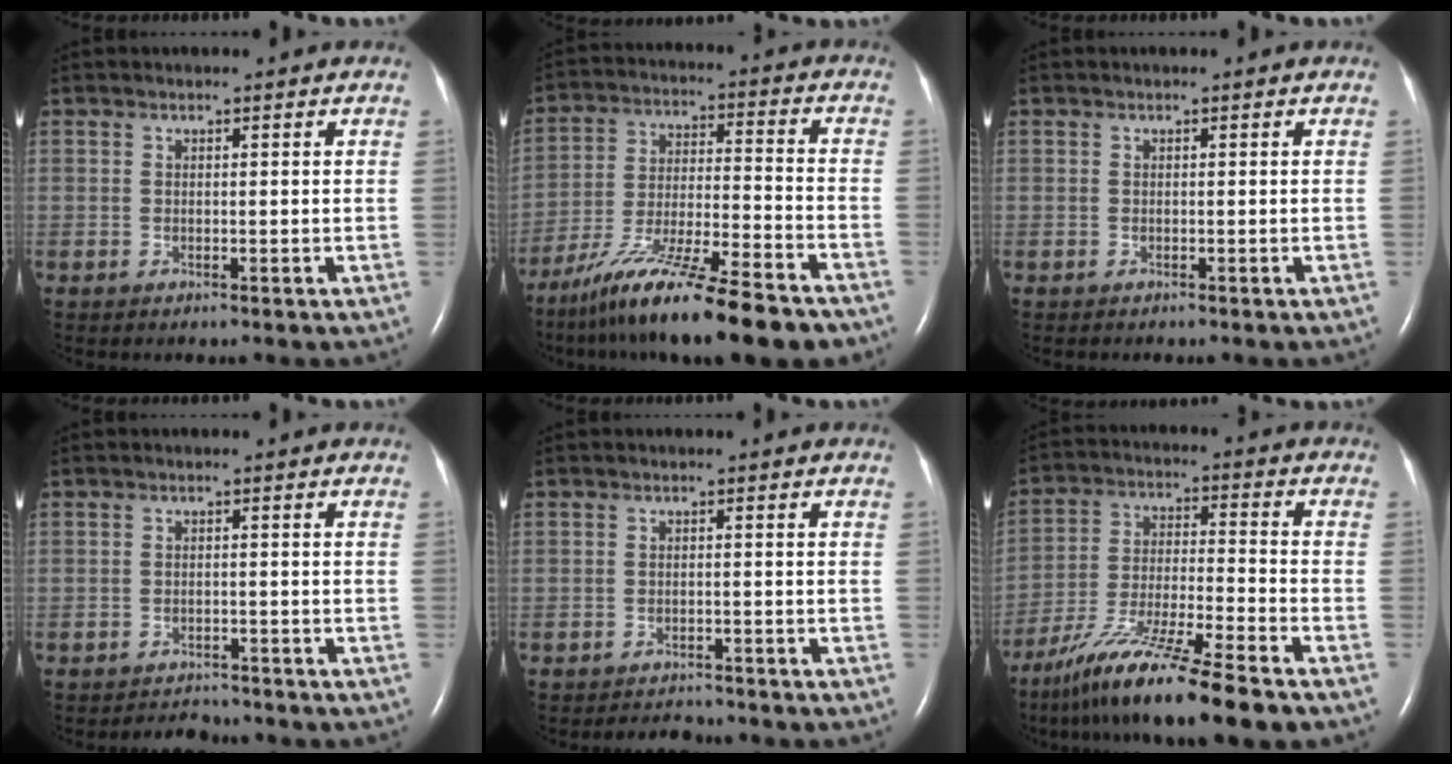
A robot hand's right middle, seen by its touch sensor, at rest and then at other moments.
{"total": 18.7, "force": [-14.4, 1.8, 11.9], "torque": [-0.197, -0.025, -0.243]}
{"total": 0.0}
{"total": 2.7, "force": [-2.6, 0.6, -0.4], "torque": [0.000, -0.006, -0.039]}
{"total": 2.8, "force": [-2.7, 0.7, 0.0], "torque": [-0.005, -0.007, -0.041]}
{"total": 14.5, "force": [-11.0, -0.2, 9.5], "torque": [-0.187, -0.033, -0.196]}